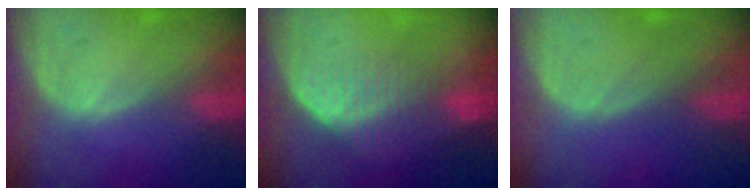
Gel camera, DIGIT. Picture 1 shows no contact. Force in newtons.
{"total": 7.4, "press": 6.3, "slide": 3.9}
{"total": 0.0}